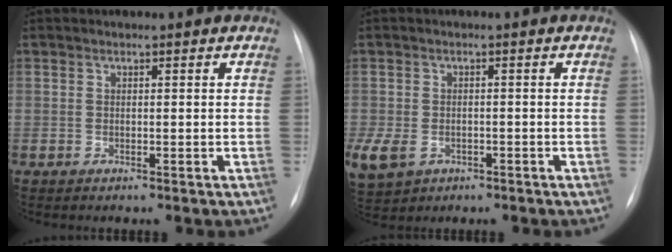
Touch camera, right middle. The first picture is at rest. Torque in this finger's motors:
{"motor_torque": [0.78, -0.77, 0.27, 0.21]}